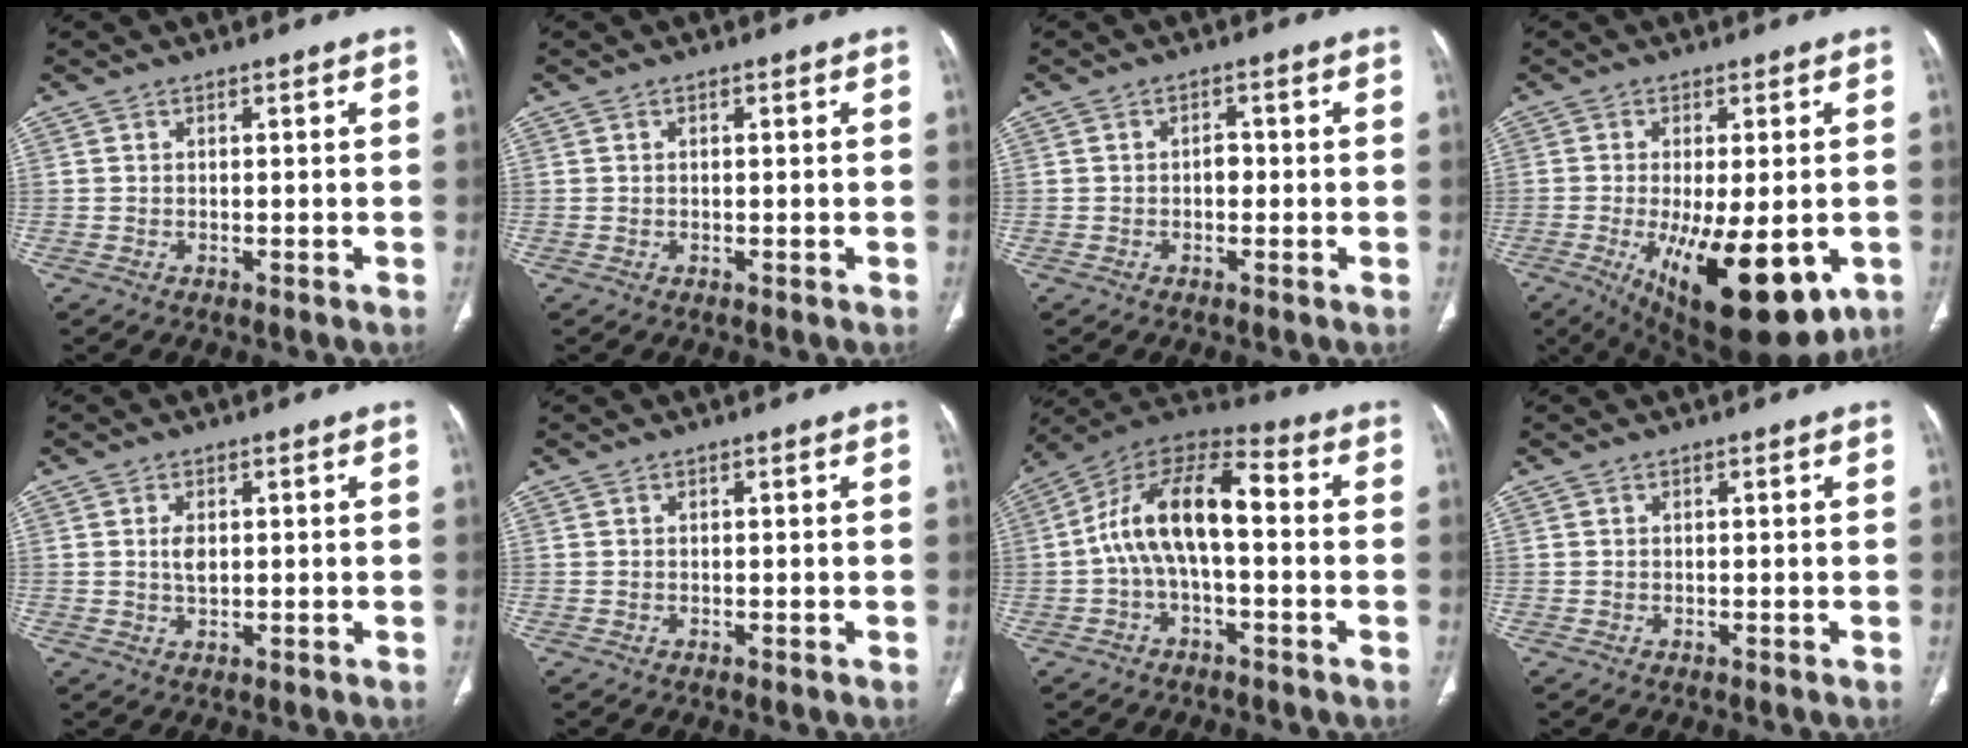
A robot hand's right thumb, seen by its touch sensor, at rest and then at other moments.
{"total": 0.7, "force": [0.2, 0.2, 0.6], "torque": [-0.017, 0.004, 0.004]}
{"total": 1.8, "force": [-0.3, 1.3, 1.3], "torque": [-0.009, 0.006, -0.009]}
{"total": 19.1, "force": [-6.5, 7.5, 16.3], "torque": [-0.230, -0.022, -0.078]}
{"total": 2.8, "force": [0.5, 1.5, 2.2], "torque": [-0.040, -0.004, 0.011]}
{"total": 0.0}
{"total": 14.3, "force": [-0.5, 6.7, 12.6], "torque": [-0.220, 0.051, -0.020]}
{"total": 0.0}